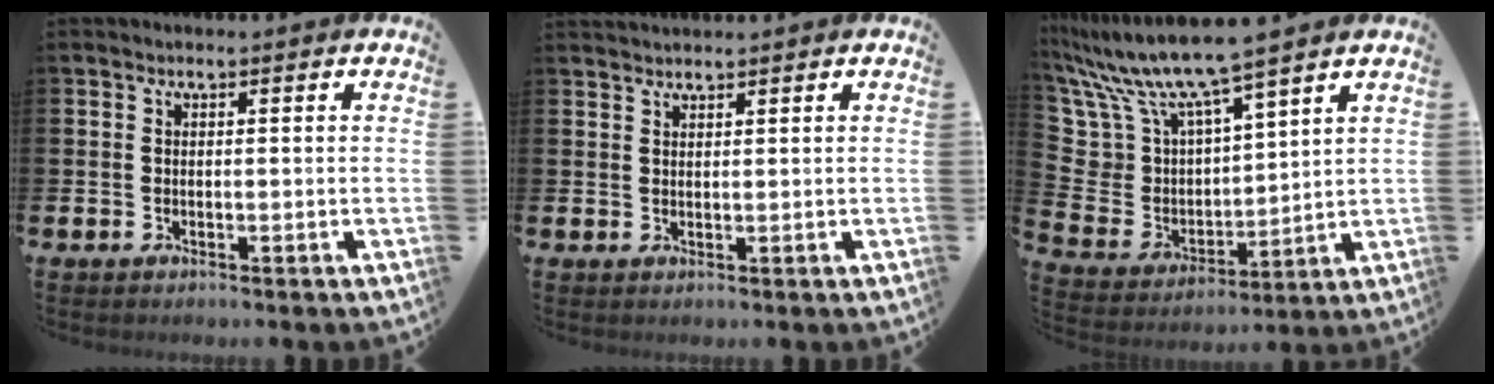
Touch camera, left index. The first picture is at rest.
{"total": 1.5, "force": [1.5, 0.2, 0.0], "torque": [0.006, -0.004, 0.026]}
{"total": 8.8, "force": [8.3, 2.8, 1.4], "torque": [-0.088, -0.062, 0.150]}